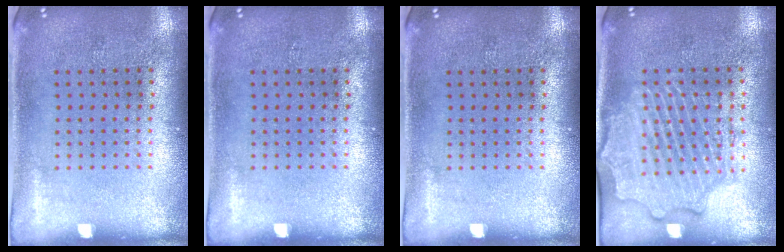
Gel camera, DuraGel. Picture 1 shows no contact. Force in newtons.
{"total": 0.0}
{"total": 0.0}
{"total": 2.3, "press": 2.2, "slide": 0.5}